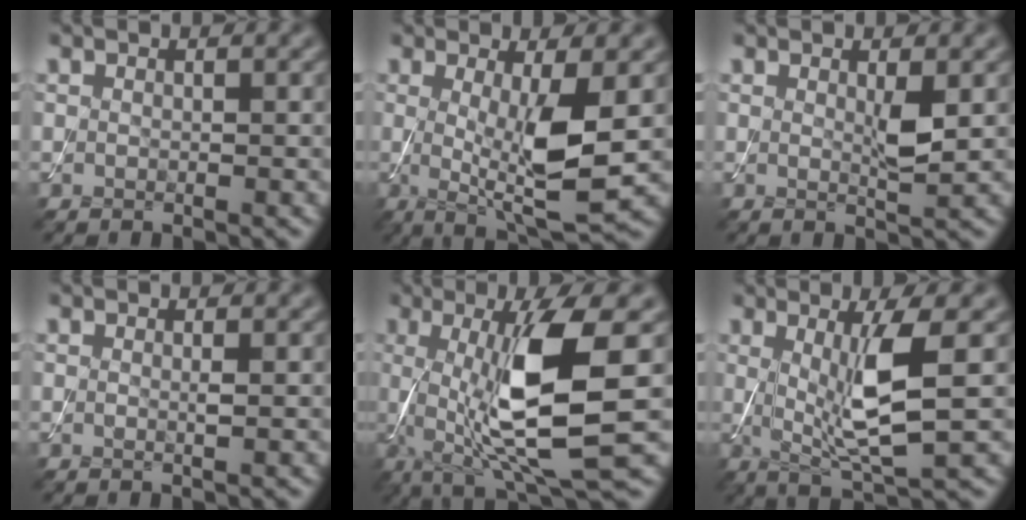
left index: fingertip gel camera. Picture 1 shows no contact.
{"total": 7.2, "force": [-0.1, 1.6, 7.0], "torque": [-0.117, -0.017, 0.004]}
{"total": 1.9, "force": [0.5, 0.3, 1.9], "torque": [-0.034, -0.005, 0.008]}
{"total": 0.7, "force": [0.0, 0.0, 0.7], "torque": [-0.013, -0.001, -0.001]}
{"total": 11.3, "force": [0.1, 2.7, 11.0], "torque": [-0.186, -0.006, 0.008]}
{"total": 6.6, "force": [0.7, 1.3, 6.4], "torque": [-0.115, -0.011, 0.018]}